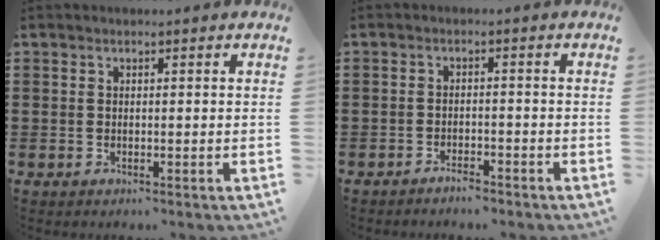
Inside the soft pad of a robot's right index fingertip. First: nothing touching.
{"total": 2.1, "force": [-2.1, 0.2, 0.4], "torque": [-0.012, 0.002, -0.041]}